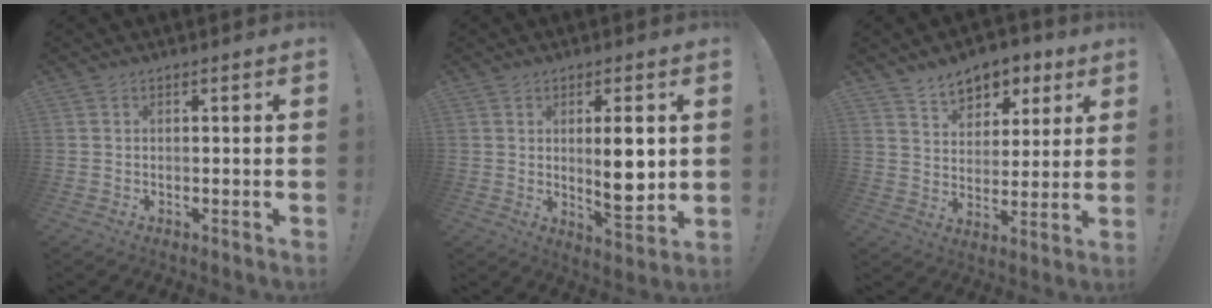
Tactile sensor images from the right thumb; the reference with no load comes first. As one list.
[{"total": 9.5, "force": [1.5, 2.6, 9.0], "torque": [-0.126, -0.016, 0.019]}, {"total": 9.4, "force": [6.5, 6.0, 3.2], "torque": [-0.043, -0.044, 0.121]}]